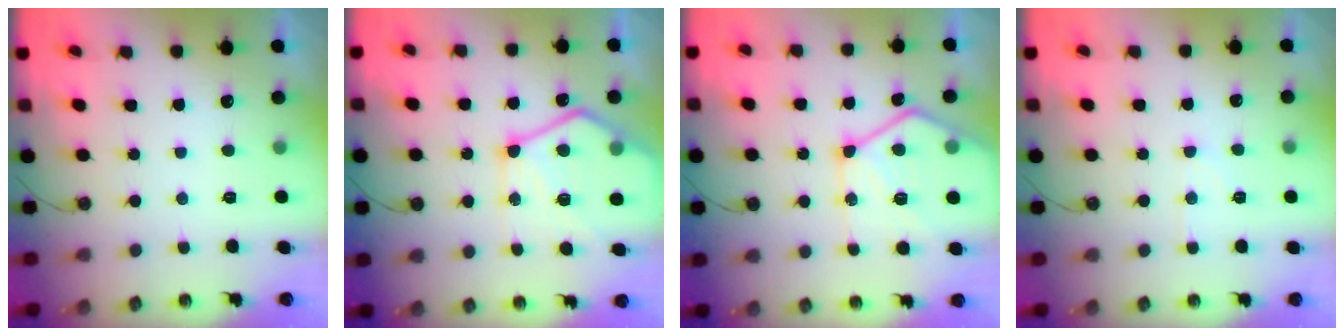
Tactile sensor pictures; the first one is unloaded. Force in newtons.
{"total": 18.4, "press": 18.3, "slide": 2.0}
{"total": 17.8, "press": 17.6, "slide": 2.2}
{"total": 6.0, "press": 6.0, "slide": 0.7}